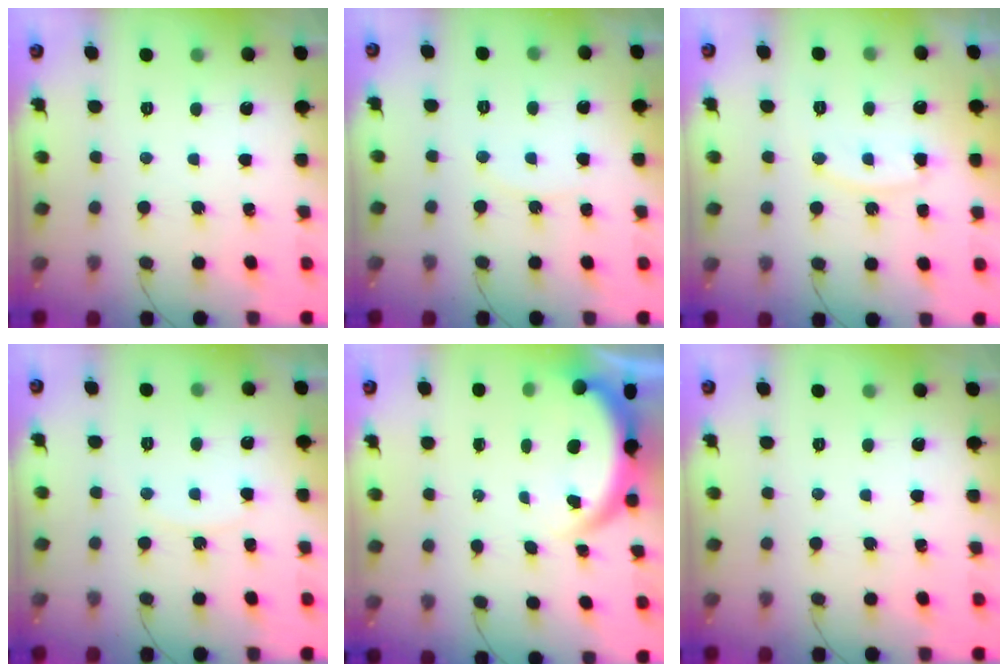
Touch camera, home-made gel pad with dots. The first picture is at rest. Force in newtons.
{"total": 4.4, "press": 4.4, "slide": 0.5}
{"total": 10.0, "press": 9.9, "slide": 0.5}
{"total": 4.0, "press": 3.9, "slide": 0.4}
{"total": 3.8, "press": 3.8, "slide": 0.1}
{"total": 0.0}